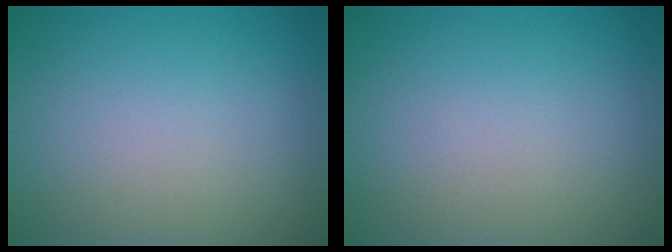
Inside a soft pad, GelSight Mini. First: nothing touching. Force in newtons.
{"total": 0.0}